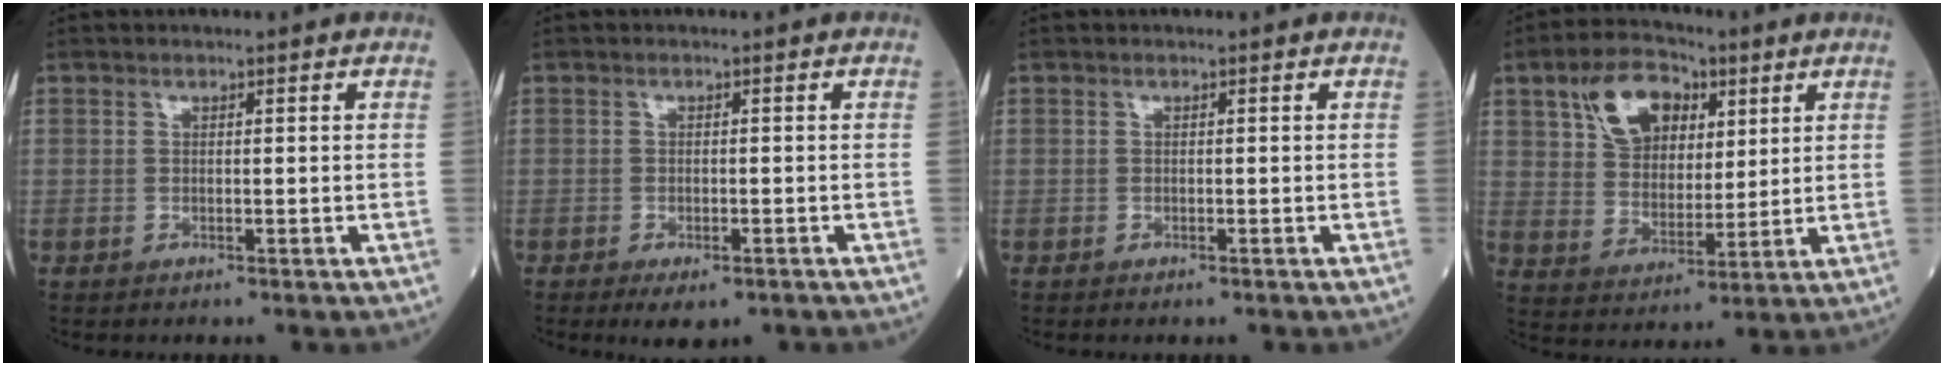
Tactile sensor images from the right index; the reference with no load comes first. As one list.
[{"total": 3.4, "force": [-2.2, 1.2, 2.3], "torque": [-0.033, -0.004, -0.025]}, {"total": 0.0}, {"total": 10.7, "force": [5.0, 6.6, 6.8], "torque": [-0.130, 0.027, 0.093]}]